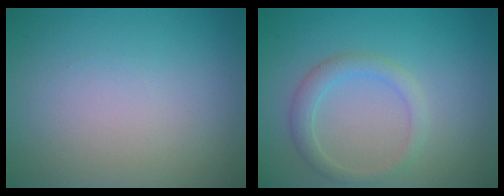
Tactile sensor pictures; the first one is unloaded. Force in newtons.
{"total": 2.2, "press": 2.1, "slide": 0.1}